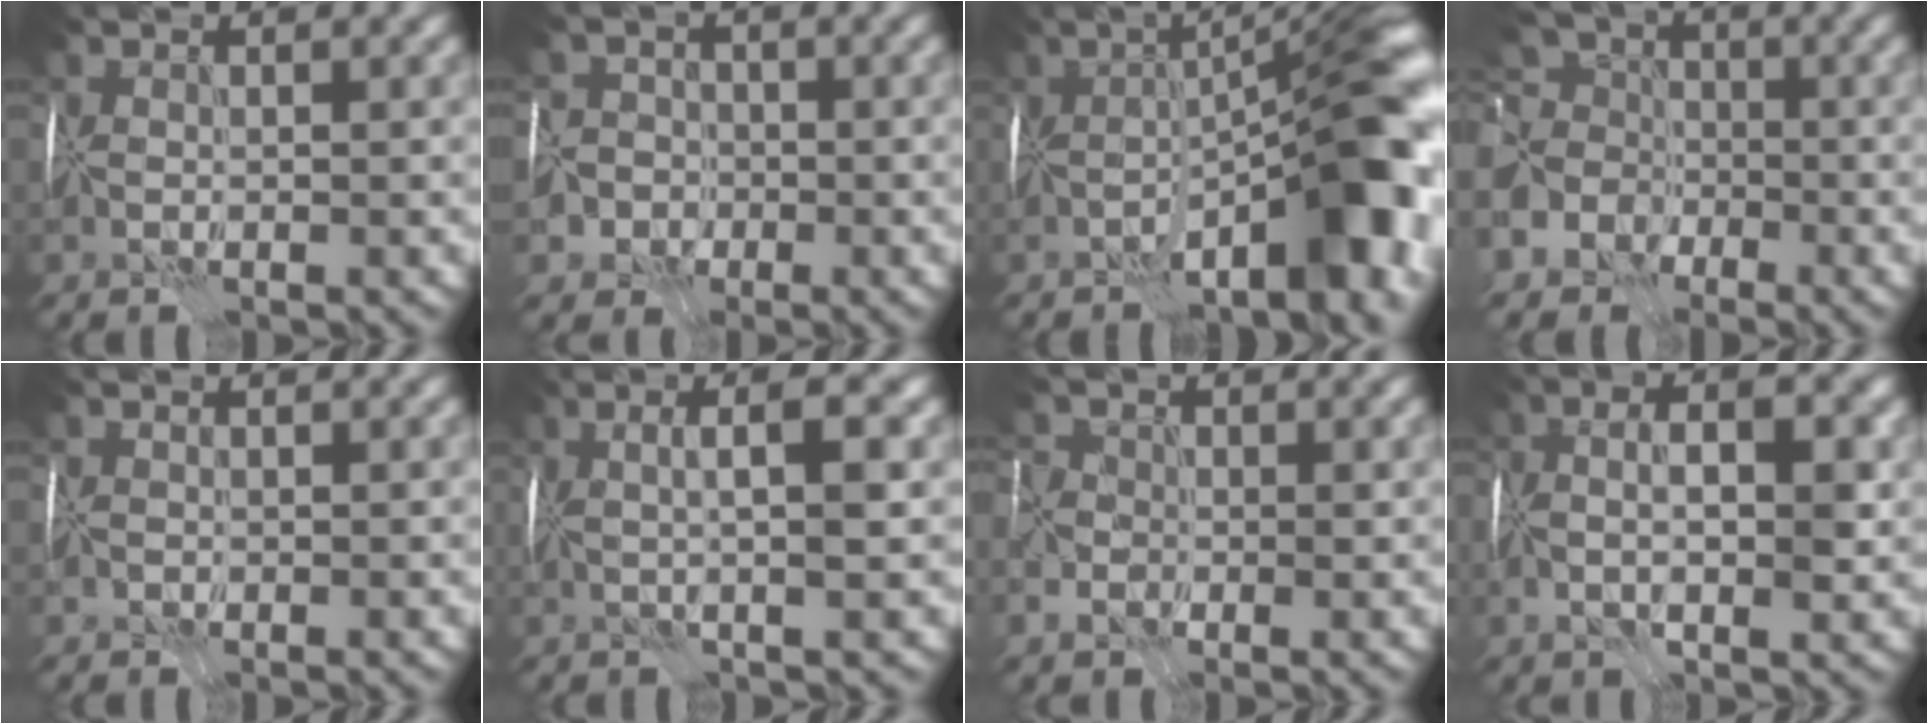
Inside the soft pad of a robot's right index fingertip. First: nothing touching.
{"total": 5.1, "force": [-2.5, 4.3, 0.9], "torque": [0.013, -0.007, -0.068]}
{"total": 12.2, "force": [-3.9, 3.7, 10.9], "torque": [-0.136, -0.002, -0.062]}
{"total": 7.9, "force": [-2.7, 6.6, 3.4], "torque": [-0.072, -0.007, -0.067]}
{"total": 0.7, "force": [-0.4, 0.5, -0.1], "torque": [0.005, -0.006, -0.007]}
{"total": 4.0, "force": [0.6, 0.4, 3.9], "torque": [-0.057, 0.007, 0.004]}
{"total": 4.0, "force": [-1.0, 3.1, 2.3], "torque": [-0.048, -0.009, -0.019]}
{"total": 4.8, "force": [-0.2, 1.9, 4.4], "torque": [-0.073, -0.002, -0.009]}